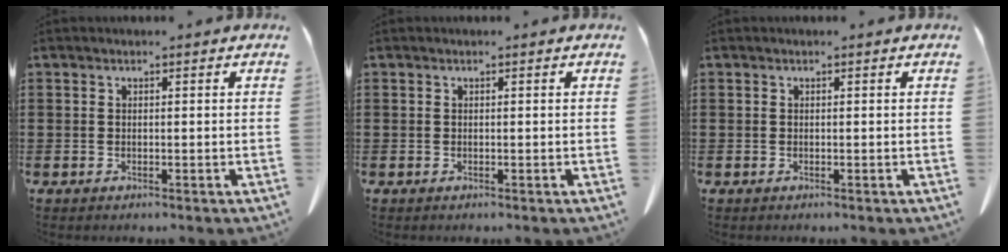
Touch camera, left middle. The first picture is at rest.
{"total": 0.0}
{"total": 0.0}